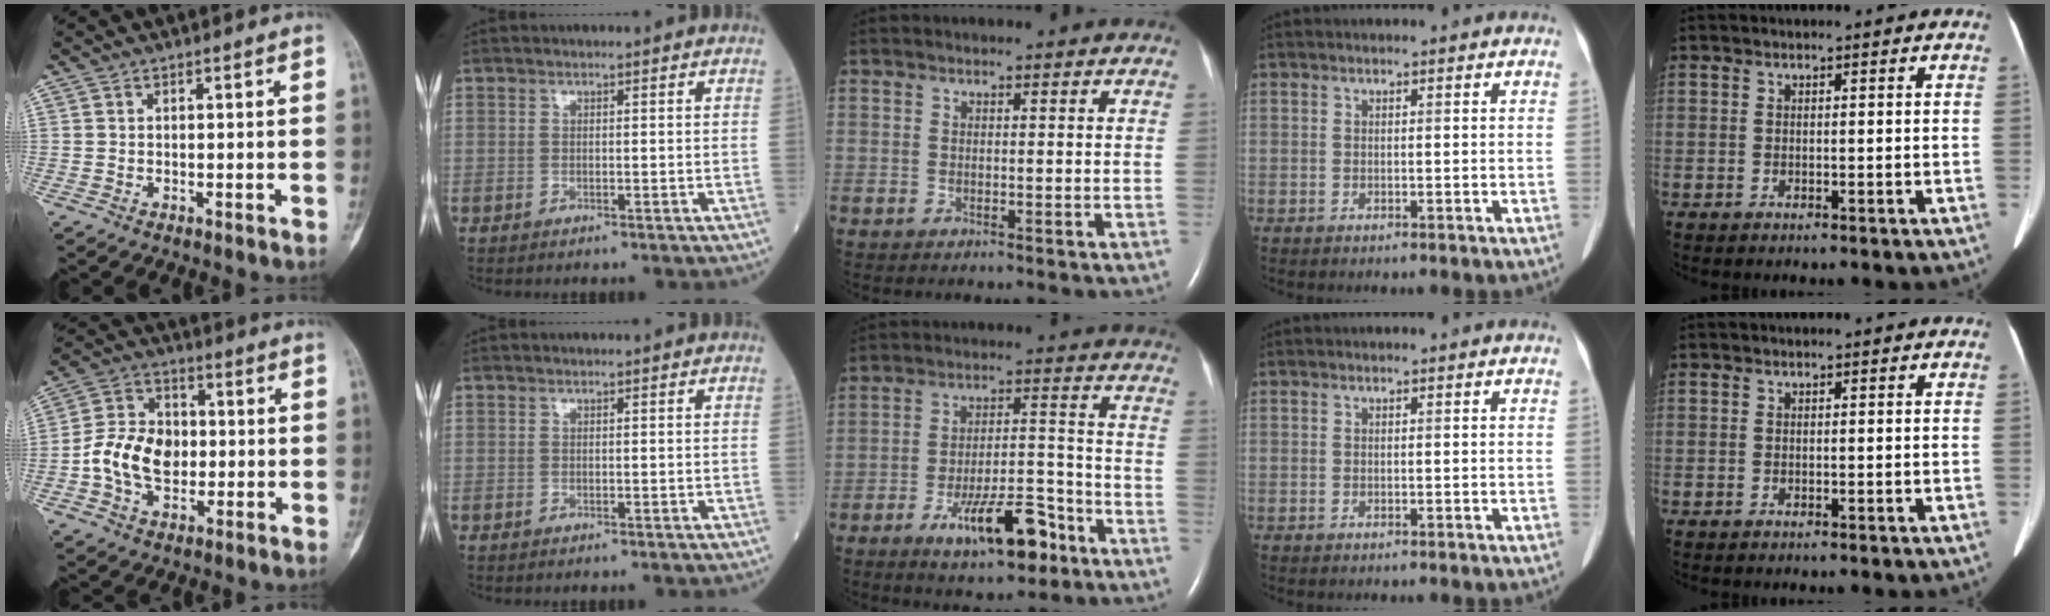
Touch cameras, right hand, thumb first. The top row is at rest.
{"thumb": {"total": 11.7, "force": [-1.6, 8.5, 7.9], "torque": [-0.126, 0.023, -0.035]}, "middle": {"total": 11.4, "force": [-6.8, 3.4, 8.5], "torque": [-0.140, 0.009, -0.105]}}